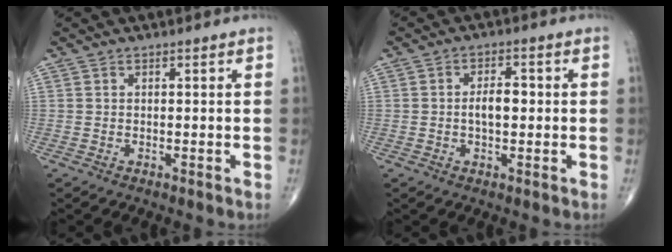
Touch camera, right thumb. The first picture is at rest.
{"total": 4.3, "force": [-0.1, 2.2, 3.7], "torque": [-0.061, 0.008, -0.004]}